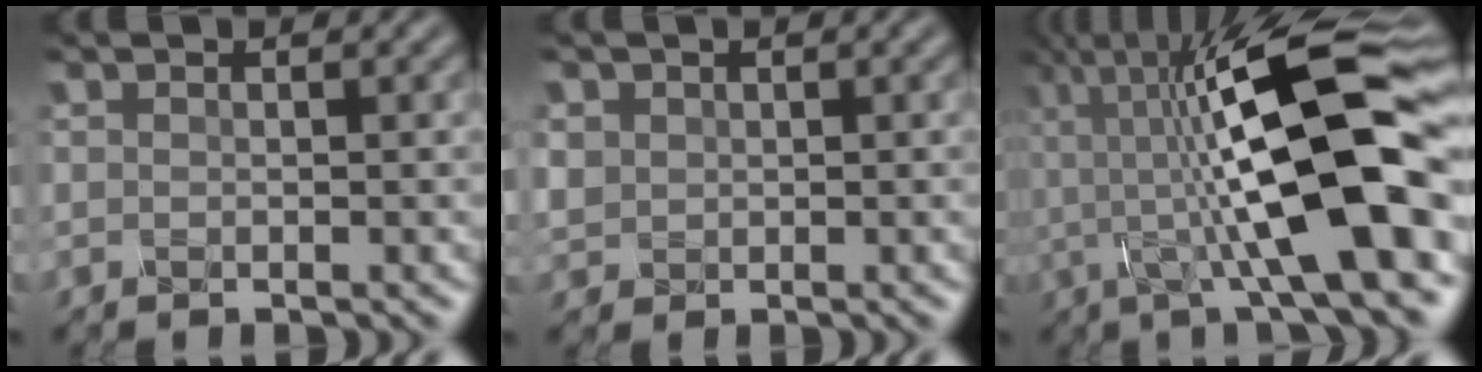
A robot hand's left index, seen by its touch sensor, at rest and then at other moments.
{"total": 1.6, "force": [0.5, 1.5, 0.3], "torque": [-0.009, -0.003, 0.011]}
{"total": 15.1, "force": [0.5, 4.1, 14.5], "torque": [-0.225, 0.025, -0.008]}